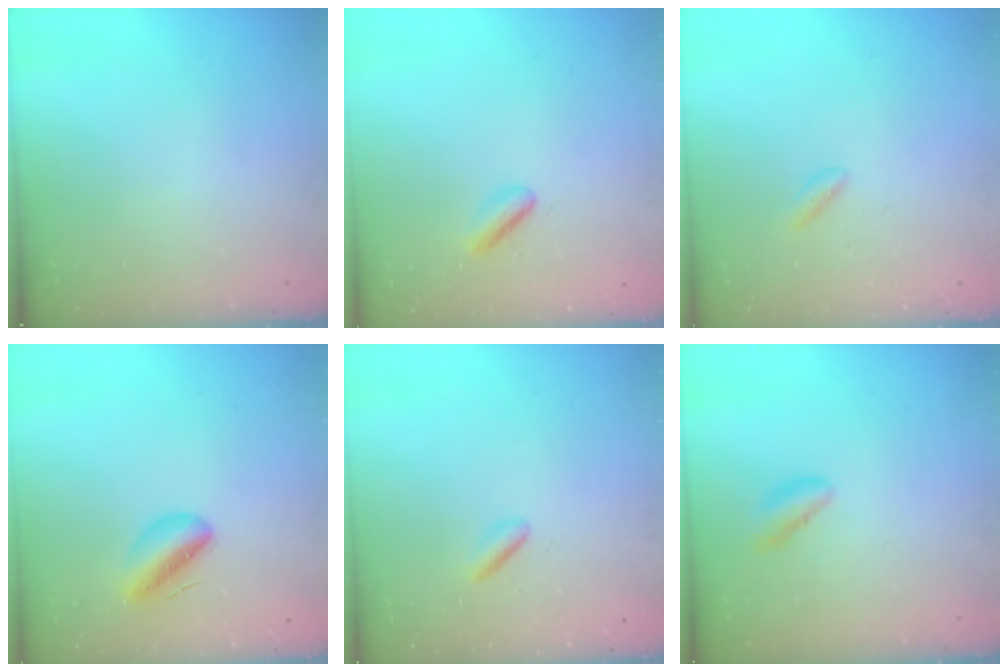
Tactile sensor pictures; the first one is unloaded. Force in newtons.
{"total": 2.5, "press": 2.5, "slide": 0.5}
{"total": 1.9, "press": 1.8, "slide": 0.8}
{"total": 8.1, "press": 7.7, "slide": 2.3}
{"total": 1.9, "press": 1.7, "slide": 0.8}
{"total": 0.0}